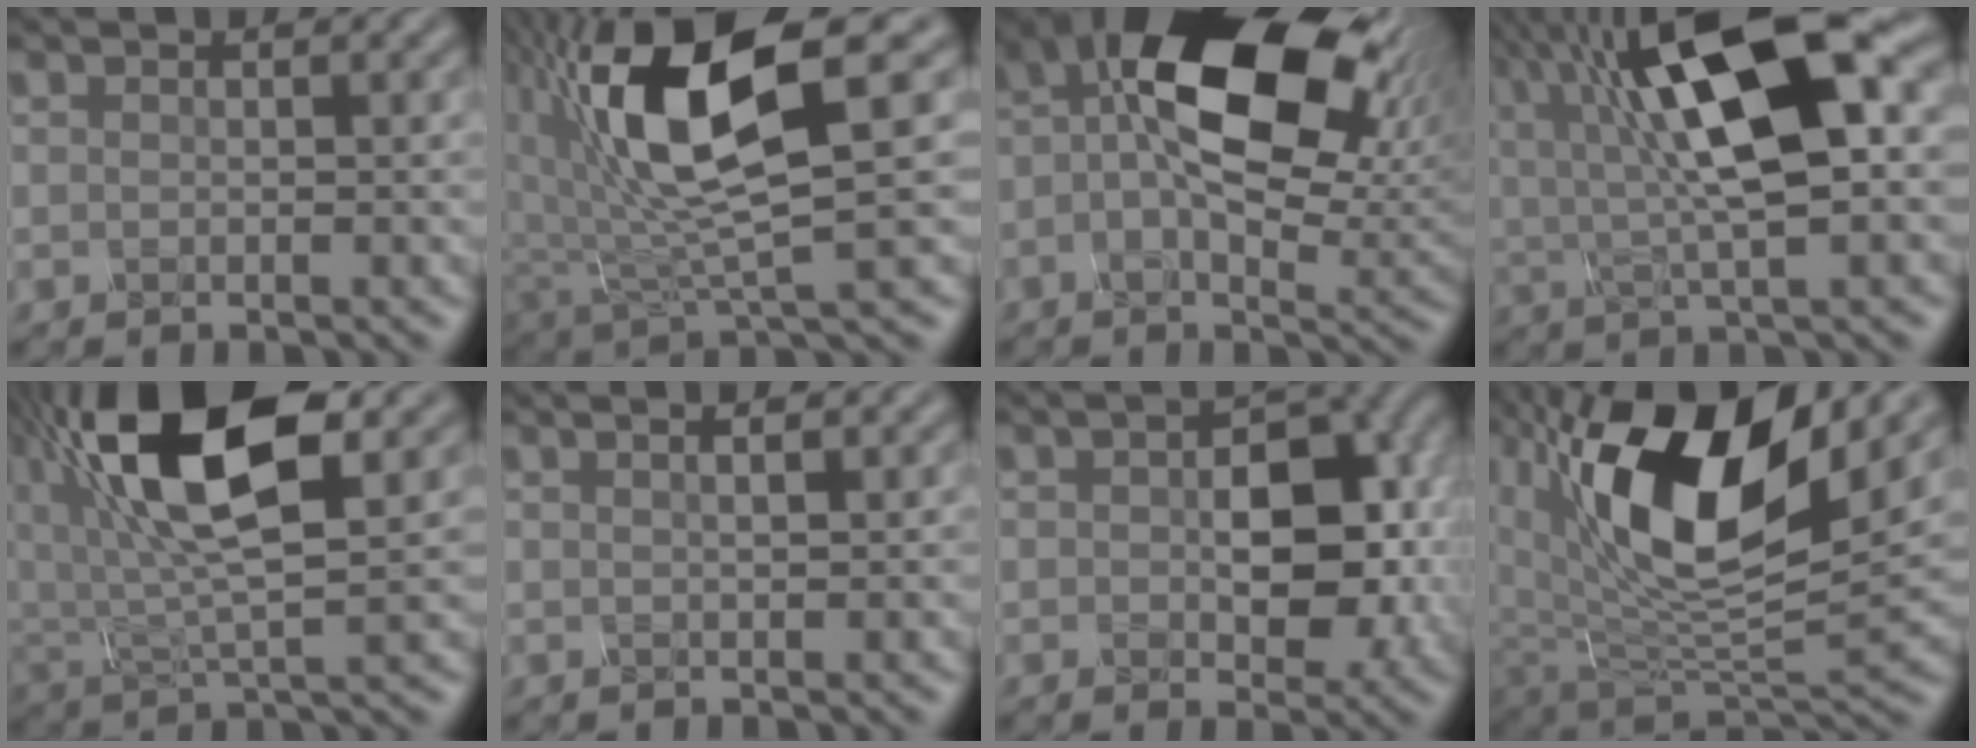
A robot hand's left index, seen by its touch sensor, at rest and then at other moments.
{"total": 10.6, "force": [2.8, 3.3, 9.7], "torque": [-0.193, -0.007, 0.057]}
{"total": 15.3, "force": [2.8, 7.5, 13.0], "torque": [-0.220, 0.010, 0.035]}
{"total": 14.5, "force": [3.8, 5.1, 13.0], "torque": [-0.229, 0.016, 0.054]}
{"total": 12.9, "force": [4.8, 5.4, 10.7], "torque": [-0.210, 0.020, 0.081]}
{"total": 2.7, "force": [1.4, 1.2, 2.0], "torque": [-0.010, 0.015, -0.005]}
{"total": 7.9, "force": [0.5, 4.7, 6.3], "torque": [-0.088, -0.002, 0.009]}
{"total": 13.9, "force": [5.9, 6.7, 10.7], "torque": [-0.189, 0.002, 0.108]}